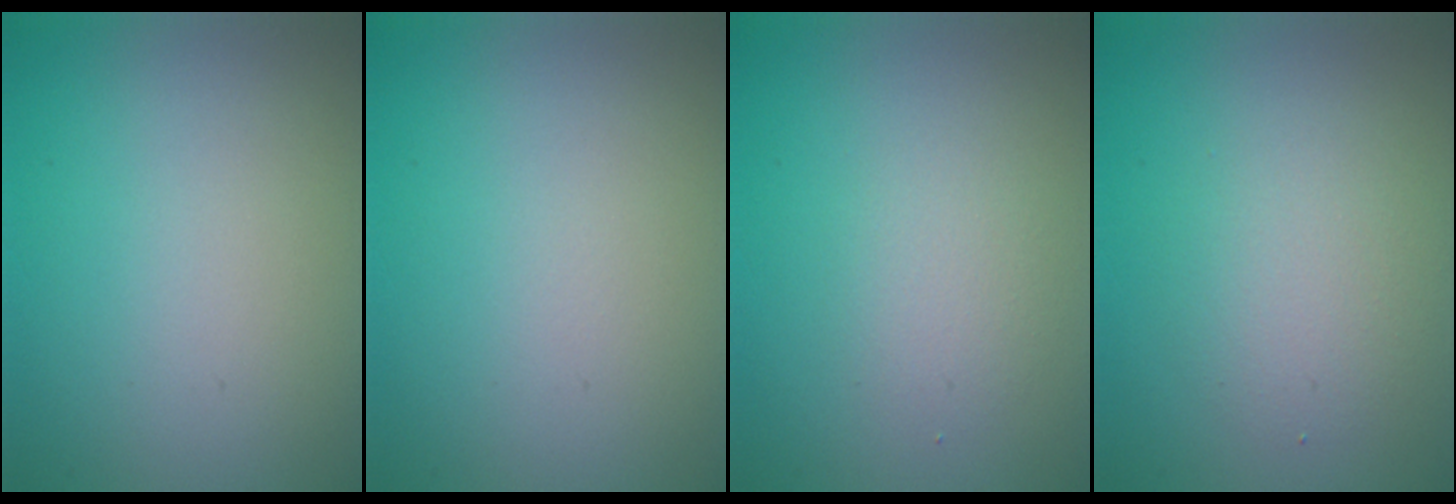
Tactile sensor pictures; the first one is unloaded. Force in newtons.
{"total": 0.0}
{"total": 1.6, "press": 1.6, "slide": 0.2}
{"total": 2.7, "press": 2.7, "slide": 0.2}